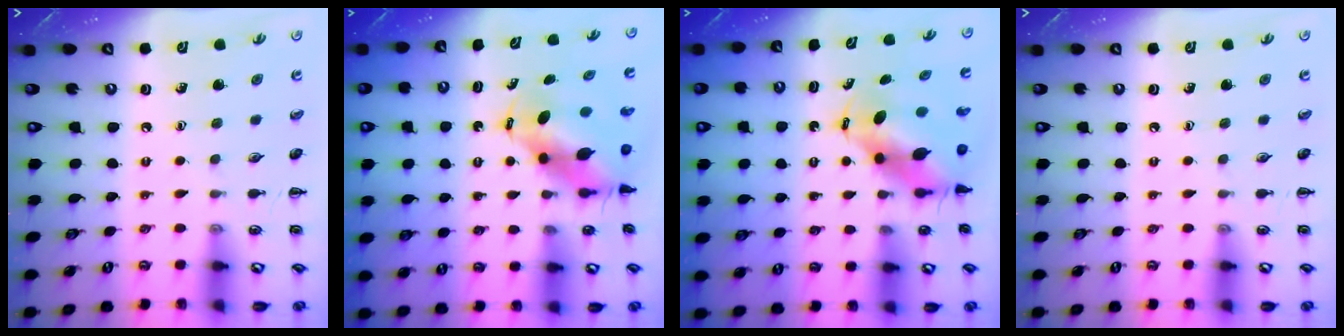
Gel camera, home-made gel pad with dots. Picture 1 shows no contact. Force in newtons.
{"total": 7.1, "press": 6.9, "slide": 1.8}
{"total": 7.1, "press": 6.9, "slide": 1.8}
{"total": 0.0}